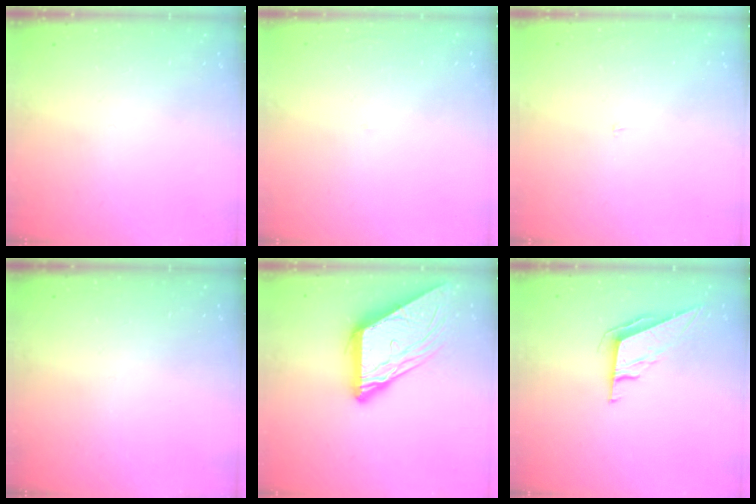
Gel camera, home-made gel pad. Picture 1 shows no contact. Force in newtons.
{"total": 1.7, "press": 1.6, "slide": 0.1}
{"total": 2.2, "press": 2.2, "slide": 0.2}
{"total": 0.0}
{"total": 13.1, "press": 13.1, "slide": 1.3}
{"total": 7.4, "press": 7.1, "slide": 2.2}